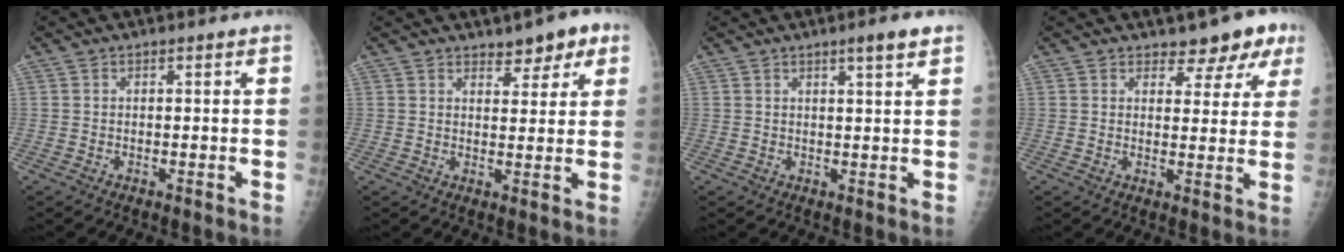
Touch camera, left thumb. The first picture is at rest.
{"total": 5.4, "force": [3.5, 2.7, 3.0], "torque": [-0.012, -0.018, 0.048]}
{"total": 3.6, "force": [2.4, 0.1, 2.7], "torque": [-0.042, -0.014, 0.037]}
{"total": 5.9, "force": [4.3, 3.1, 2.5], "torque": [-0.003, -0.028, 0.049]}